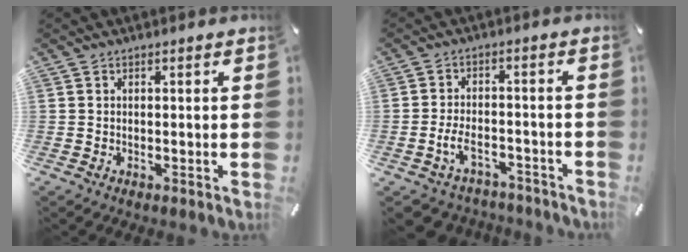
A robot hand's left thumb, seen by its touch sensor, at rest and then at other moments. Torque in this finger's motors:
{"motor_torque": [0.20, 2.00, 0.39, 0.38, 0.12]}